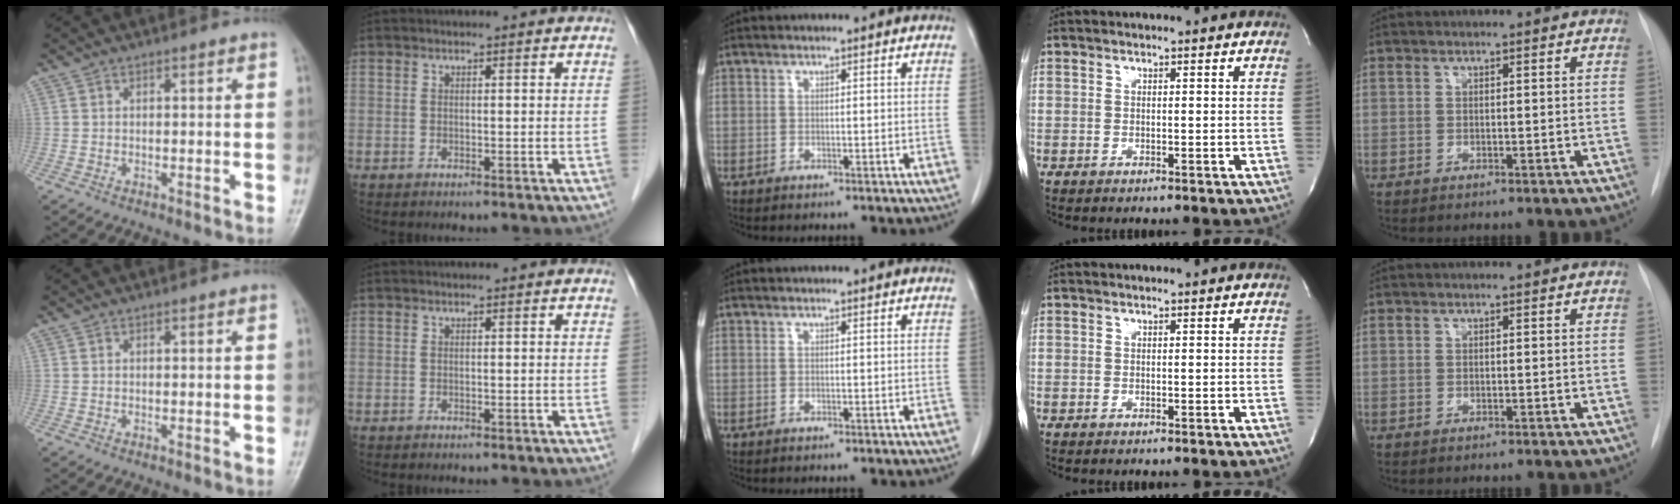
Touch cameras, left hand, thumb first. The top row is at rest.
{}